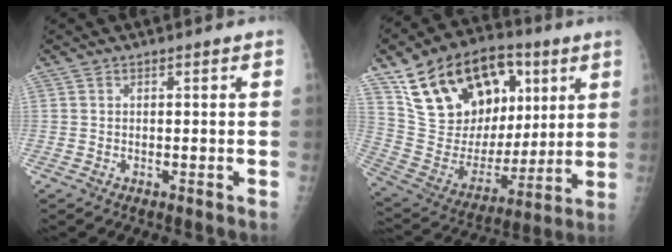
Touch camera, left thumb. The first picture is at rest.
{"total": 26.4, "force": [11.6, 16.5, 17.1], "torque": [-0.266, -0.009, 0.210]}